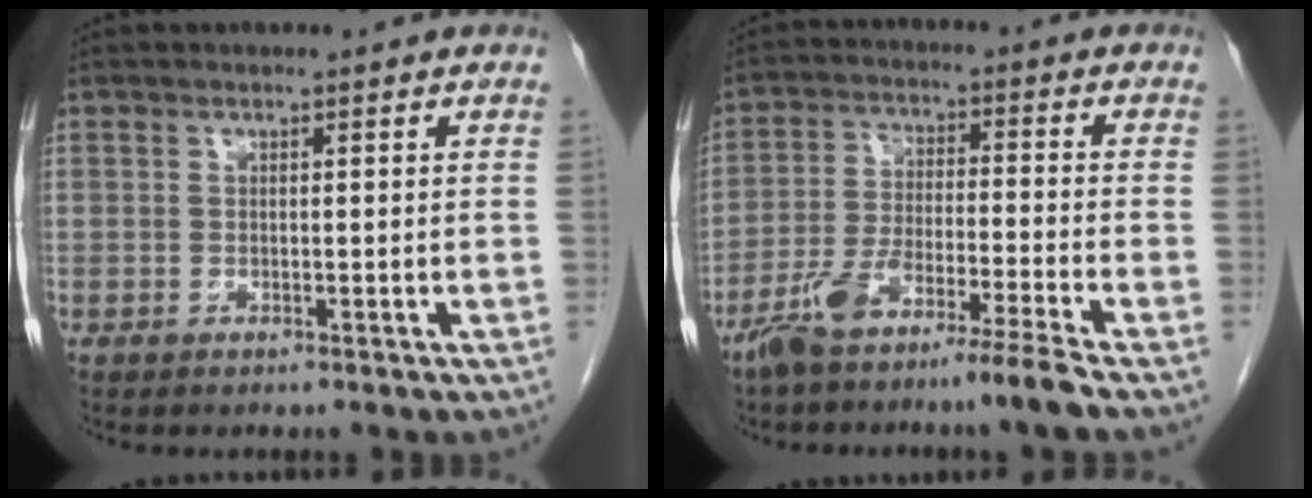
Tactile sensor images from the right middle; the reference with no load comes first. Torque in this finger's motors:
{"motor_torque": [1.19, -0.95, 0.47, 0.12]}